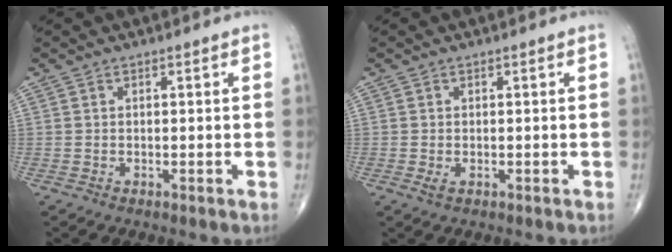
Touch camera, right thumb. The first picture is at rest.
{"total": 1.1, "force": [-0.4, 0.5, 0.9], "torque": [-0.016, -0.002, -0.005]}